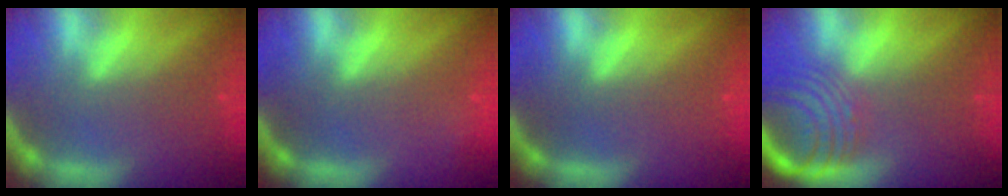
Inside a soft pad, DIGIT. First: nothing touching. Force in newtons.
{"total": 0.9}
{"total": 0.0}
{"total": 8.5}